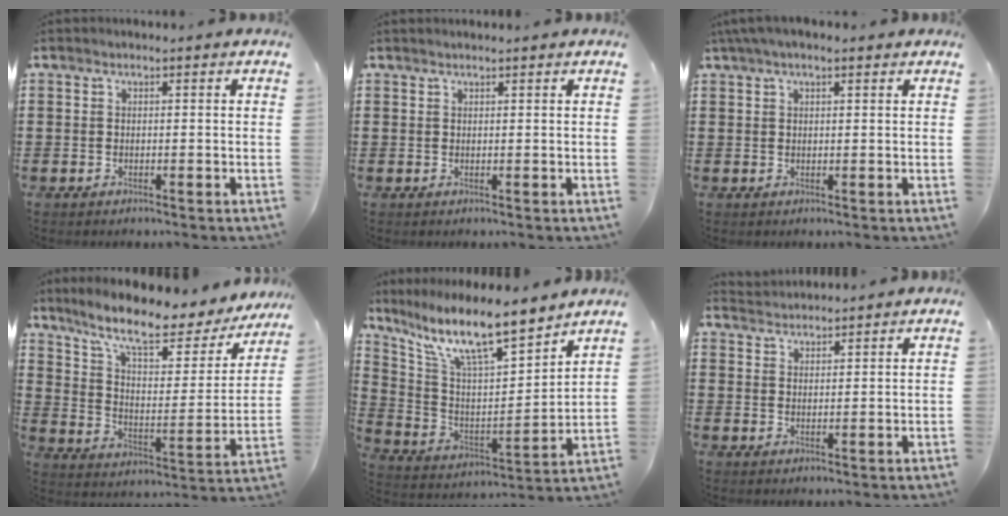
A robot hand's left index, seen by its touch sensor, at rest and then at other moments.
{"total": 0.5, "force": [0.5, 0.0, 0.2], "torque": [-0.005, -0.001, 0.009]}
{"total": 2.5, "force": [1.6, 0.7, 1.8], "torque": [-0.037, 0.006, 0.028]}
{"total": 11.0, "force": [8.6, 2.2, 6.5], "torque": [-0.144, -0.053, 0.143]}
{"total": 12.0, "force": [9.5, 2.1, 7.0], "torque": [-0.161, -0.058, 0.162]}
{"total": 2.3, "force": [2.2, 0.0, -0.6], "torque": [0.004, -0.002, 0.043]}